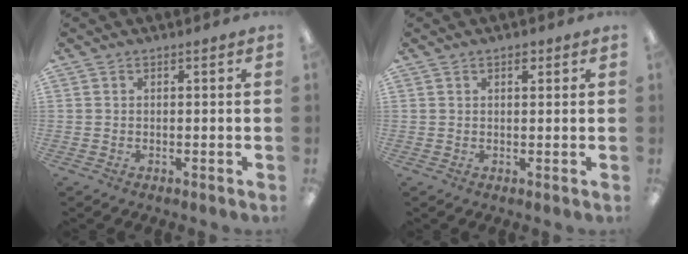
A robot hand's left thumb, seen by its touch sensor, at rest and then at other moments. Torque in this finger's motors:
{"motor_torque": [-0.02, 0.13, -0.23, 0.10, 0.07]}